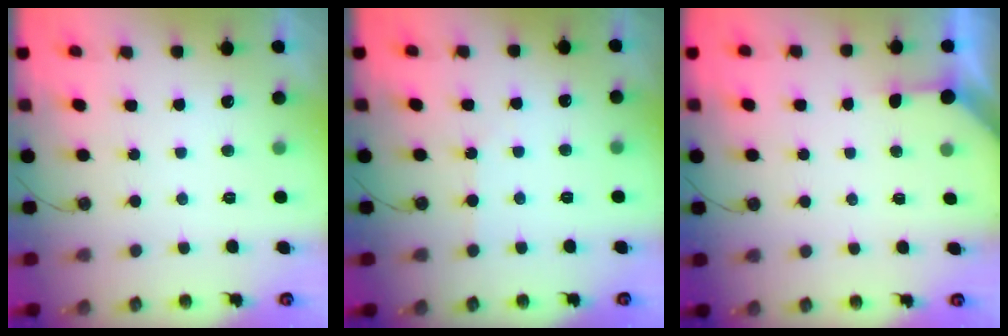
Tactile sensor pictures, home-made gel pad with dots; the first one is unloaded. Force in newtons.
{"total": 1.6, "press": 1.5, "slide": 0.3}
{"total": 2.2, "press": 2.2, "slide": 0.3}